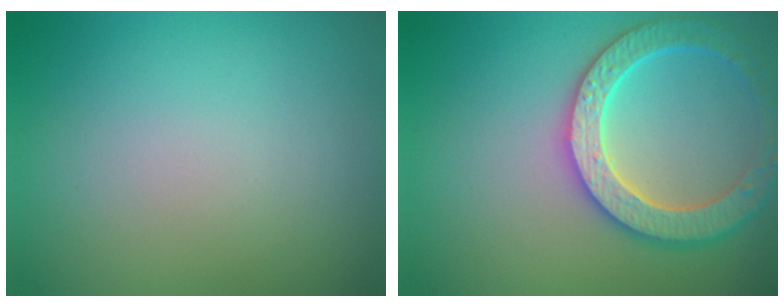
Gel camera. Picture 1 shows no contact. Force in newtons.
{"total": 4.7, "press": 4.6, "slide": 1.2}